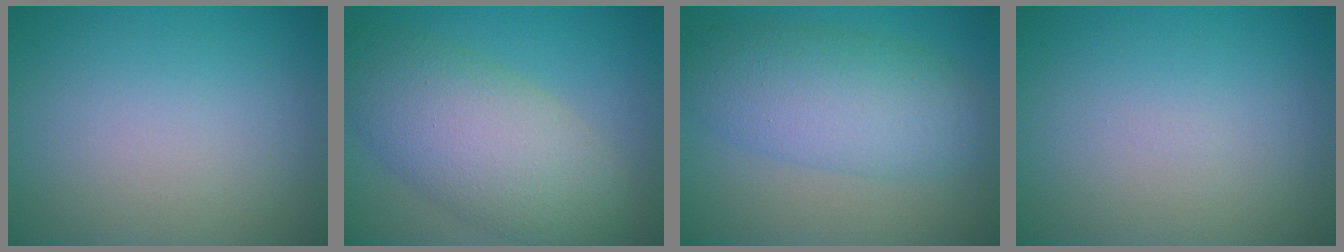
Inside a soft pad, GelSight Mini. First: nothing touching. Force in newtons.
{"total": 8.5, "press": 8.5, "slide": 0.4}
{"total": 6.6, "press": 6.6, "slide": 0.2}
{"total": 0.0}